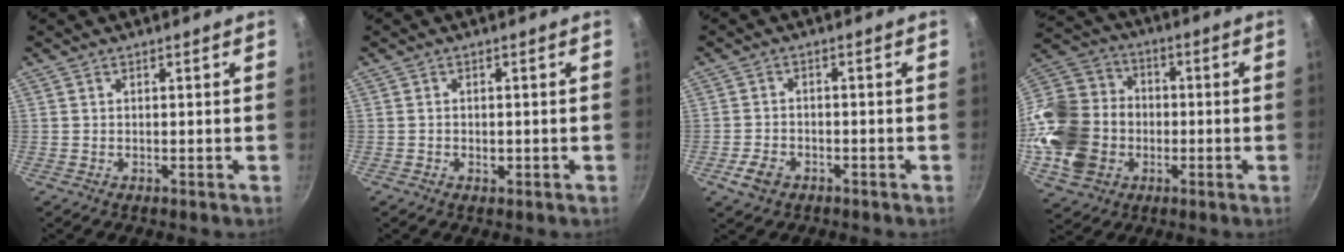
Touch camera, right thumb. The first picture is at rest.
{"total": 1.4, "force": [-0.5, 1.0, 0.9], "torque": [-0.013, 0.002, -0.008]}
{"total": 4.4, "force": [-2.3, 2.9, 2.3], "torque": [-0.042, 0.018, -0.042]}
{"total": 20.4, "force": [-3.9, 16.7, 11.0], "torque": [-0.212, 0.043, -0.064]}